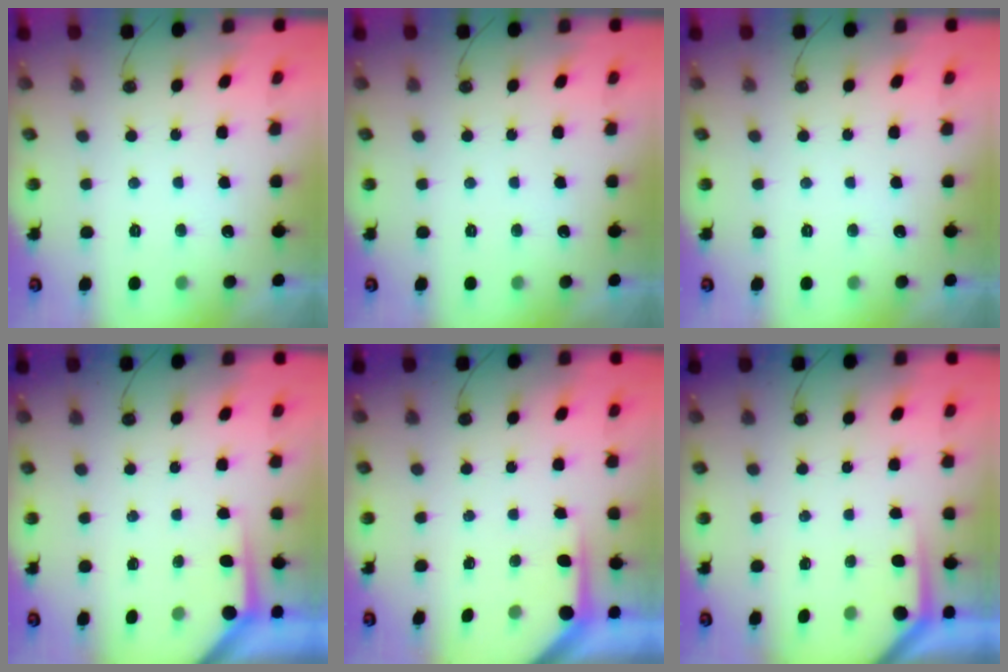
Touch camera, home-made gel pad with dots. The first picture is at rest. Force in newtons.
{"total": 0.0}
{"total": 0.0}
{"total": 3.5, "press": 3.5, "slide": 0.4}
{"total": 4.1, "press": 4.0, "slide": 0.2}
{"total": 2.7, "press": 2.7, "slide": 0.4}